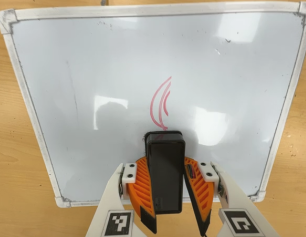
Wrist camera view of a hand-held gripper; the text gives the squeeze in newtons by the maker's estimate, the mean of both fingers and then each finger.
{"total": 11.1, "left": 10.6, "right": 11.5}